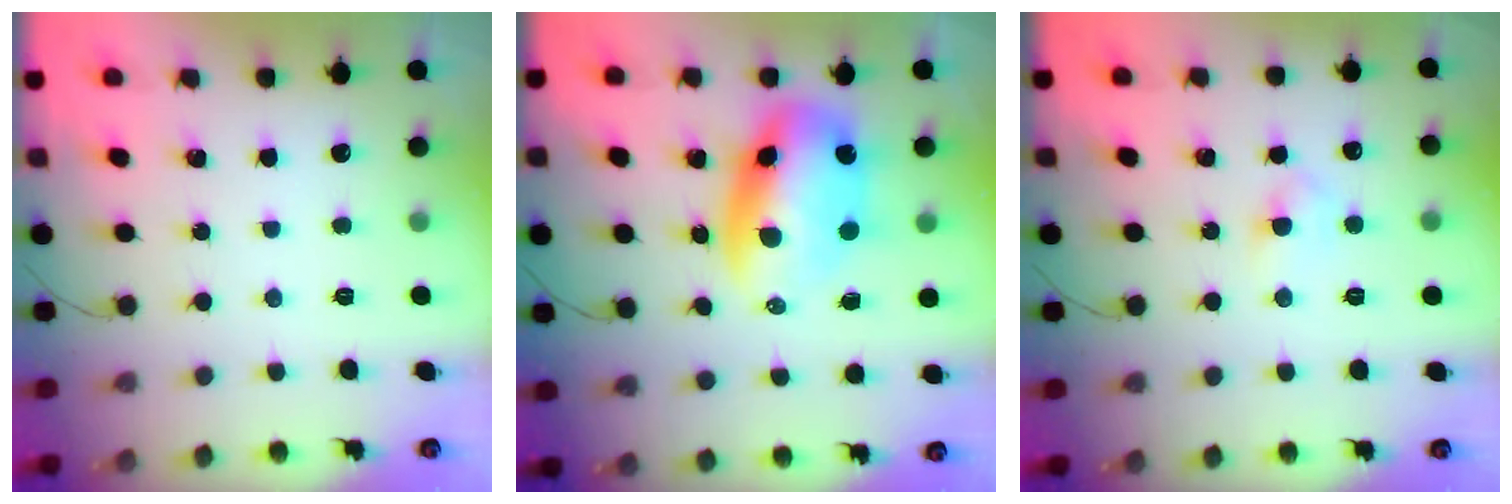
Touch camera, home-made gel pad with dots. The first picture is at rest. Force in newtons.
{"total": 12.3, "press": 12.0, "slide": 2.9}
{"total": 3.4, "press": 3.2, "slide": 1.1}